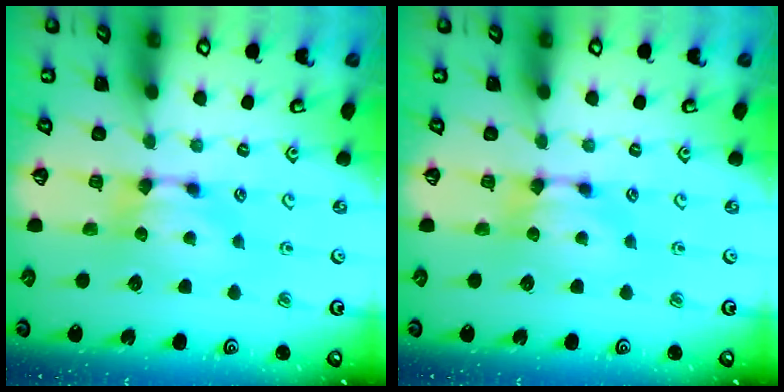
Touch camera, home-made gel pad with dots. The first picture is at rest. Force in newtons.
{"total": 0.0}